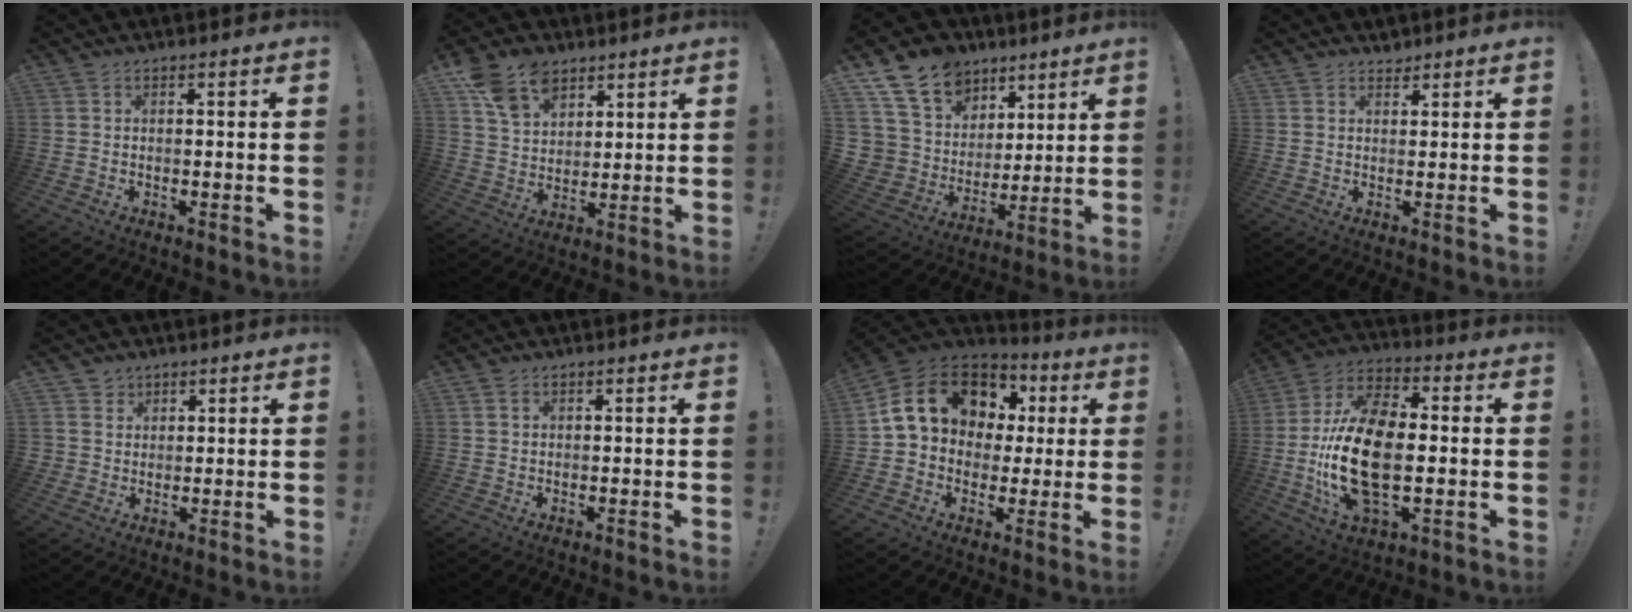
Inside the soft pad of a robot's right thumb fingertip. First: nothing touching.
{"total": 12.7, "force": [7.7, 8.6, 5.4], "torque": [-0.080, -0.043, 0.148]}
{"total": 14.5, "force": [9.0, 10.5, 4.2], "torque": [-0.082, -0.062, 0.195]}
{"total": 2.1, "force": [1.9, 1.0, 0.3], "torque": [0.006, -0.014, 0.033]}
{"total": 4.2, "force": [2.1, 3.6, 0.0], "torque": [-0.001, -0.014, 0.040]}
{"total": 0.8, "force": [0.5, 0.5, 0.4], "torque": [-0.004, 0.000, 0.009]}
{"total": 17.4, "force": [6.3, 13.1, 9.5], "torque": [-0.155, -0.010, 0.132]}
{"total": 22.1, "force": [-2.7, 12.4, 18.2], "torque": [-0.356, 0.005, -0.043]}